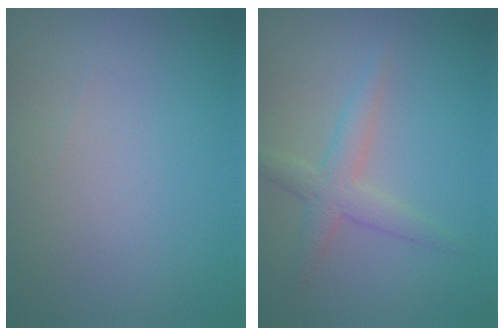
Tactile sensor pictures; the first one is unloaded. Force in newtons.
{"total": 2.7, "press": 2.7, "slide": 0.0}